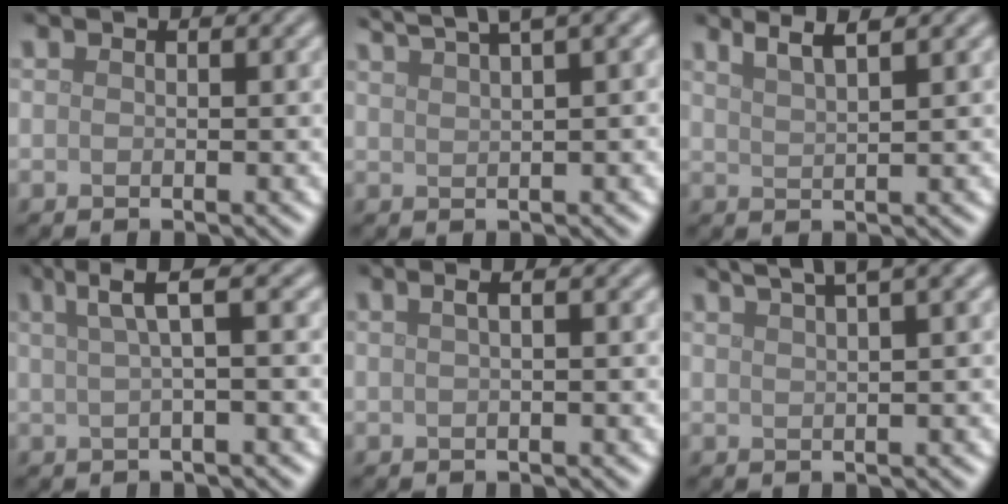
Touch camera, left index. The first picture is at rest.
{"total": 6.9, "force": [5.2, 1.4, 4.3], "torque": [-0.052, 0.031, 0.060]}
{"total": 3.1, "force": [2.3, 0.7, 2.0], "torque": [-0.012, 0.016, 0.020]}
{"total": 3.7, "force": [1.2, 0.8, 3.4], "torque": [-0.049, 0.011, 0.020]}
{"total": 2.1, "force": [0.6, 0.9, 1.8], "torque": [-0.016, 0.001, -0.006]}
{"total": 6.6, "force": [4.6, 1.8, 4.3], "torque": [-0.039, 0.036, 0.039]}